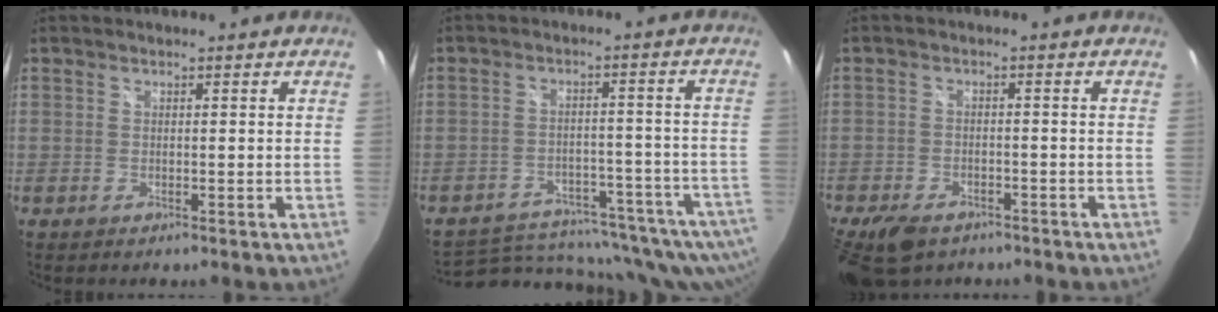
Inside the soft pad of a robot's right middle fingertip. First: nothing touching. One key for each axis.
{"total": 20.5, "fx": -16.3, "fy": 7.1, "fz": 10.3, "tx": -0.181, "ty": -0.042, "tz": -0.198}
{"total": 9.2, "fx": -6.5, "fy": 4.9, "fz": 4.3, "tx": -0.113, "ty": -0.015, "tz": -0.107}